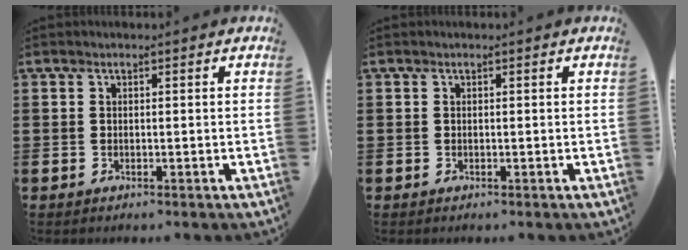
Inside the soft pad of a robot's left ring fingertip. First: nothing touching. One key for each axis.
{"total": 0.0}